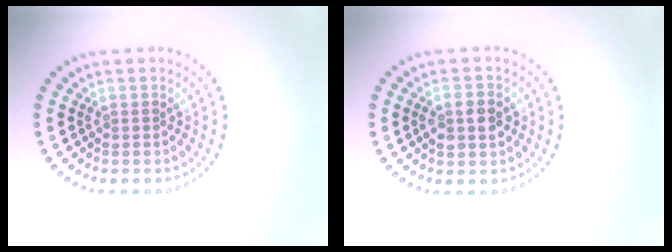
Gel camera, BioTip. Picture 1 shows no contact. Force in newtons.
{"total": 3.6, "press": 3.6, "slide": 0.2}